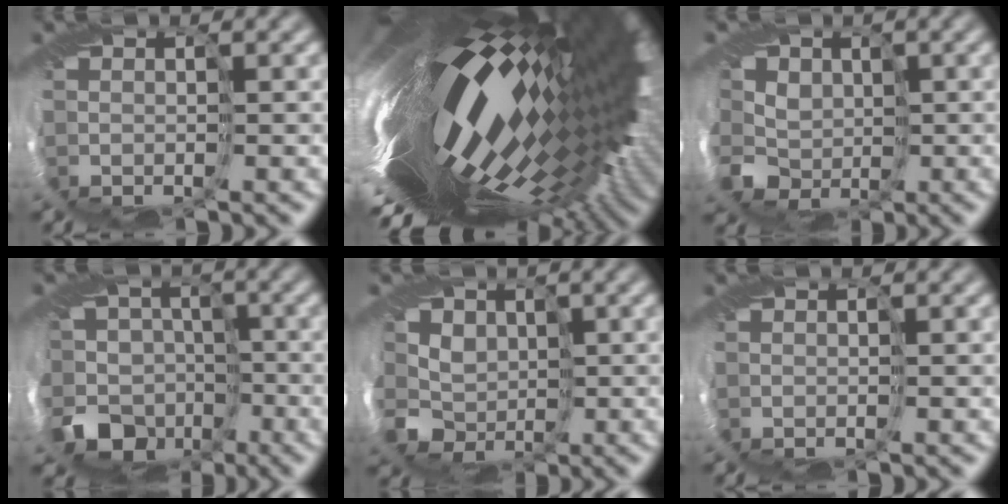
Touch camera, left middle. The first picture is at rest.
{"total": 19.7, "force": [0.7, 6.8, 18.5], "torque": [-0.276, -0.036, 0.009]}
{"total": 5.1, "force": [-0.2, 5.0, 1.1], "torque": [-0.029, 0.010, -0.039]}
{"total": 8.3, "force": [-4.0, 6.7, 3.0], "torque": [-0.048, 0.009, -0.091]}
{"total": 4.3, "force": [-0.2, 4.2, 0.8], "torque": [-0.011, 0.002, -0.030]}
{"total": 0.0}